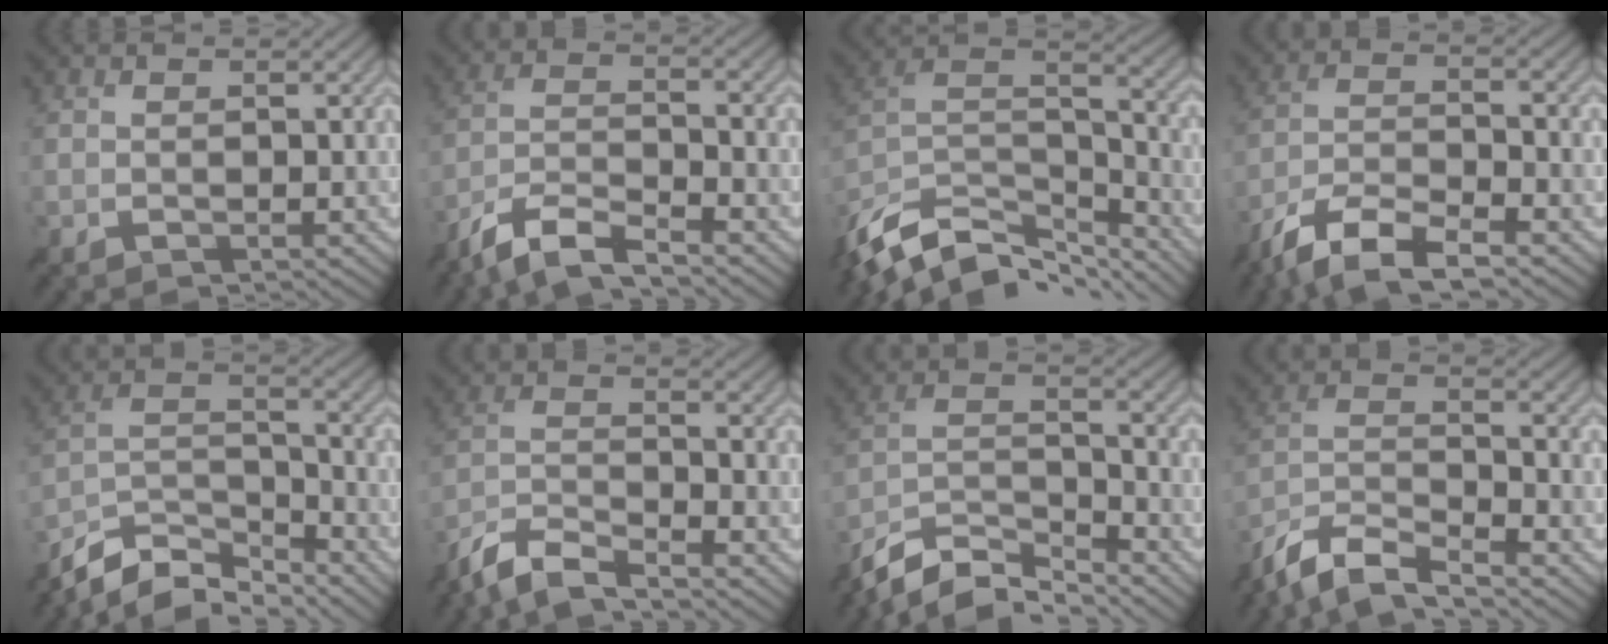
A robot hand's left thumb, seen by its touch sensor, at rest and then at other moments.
{"total": 8.0, "force": [-6.4, 1.6, 4.5], "torque": [-0.091, -0.007, -0.133]}
{"total": 14.6, "force": [-10.8, 6.3, 7.4], "torque": [-0.211, -0.016, -0.184]}
{"total": 8.9, "force": [-6.6, 2.4, 5.6], "torque": [-0.118, -0.009, -0.135]}
{"total": 10.2, "force": [-8.9, 2.8, 4.2], "torque": [-0.086, 0.001, -0.175]}
{"total": 7.6, "force": [-6.5, 1.4, 3.8], "torque": [-0.076, -0.009, -0.135]}
{"total": 10.1, "force": [-8.7, 2.5, 4.6], "torque": [-0.092, -0.004, -0.173]}
{"total": 9.6, "force": [-8.0, 2.1, 5.0], "torque": [-0.104, -0.007, -0.161]}